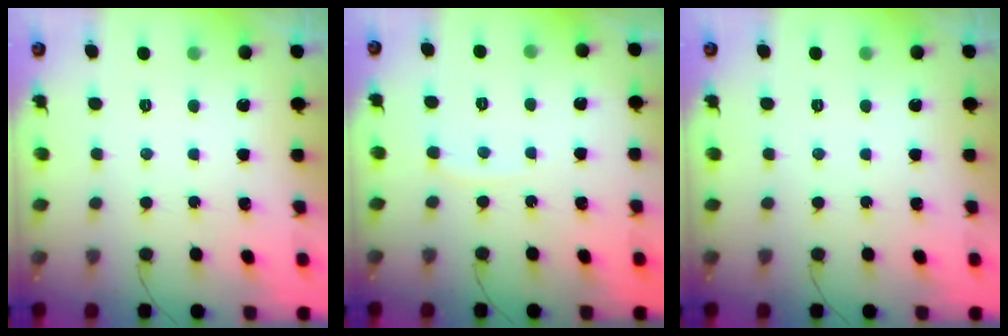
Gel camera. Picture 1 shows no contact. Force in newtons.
{"total": 3.8, "press": 3.7, "slide": 0.6}
{"total": 0.0}